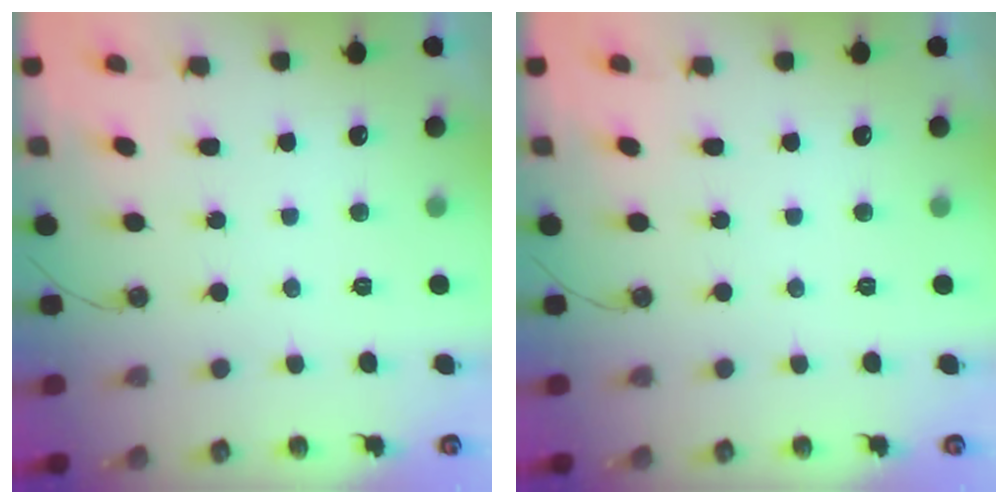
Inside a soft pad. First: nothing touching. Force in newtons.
{"total": 0.0}